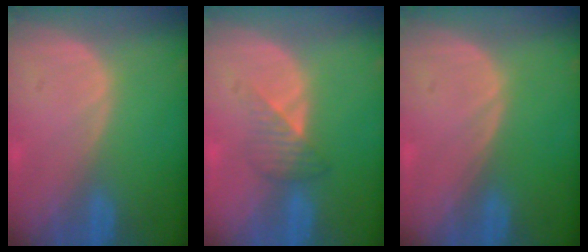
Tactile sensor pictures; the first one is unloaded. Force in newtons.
{"total": 3.4, "press": 3.1, "slide": 1.4}
{"total": 0.0}